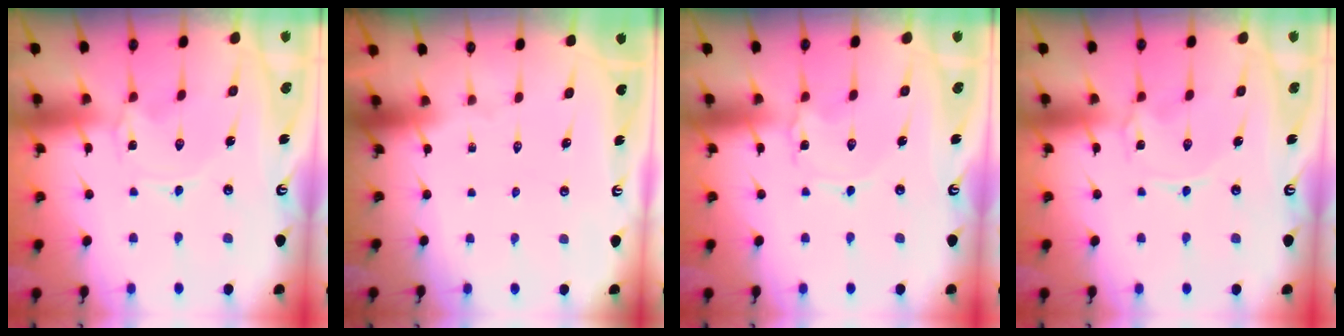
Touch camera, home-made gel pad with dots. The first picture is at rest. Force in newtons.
{"total": 0.0}
{"total": 1.2, "press": 1.1, "slide": 0.2}
{"total": 0.8, "press": 0.7, "slide": 0.3}